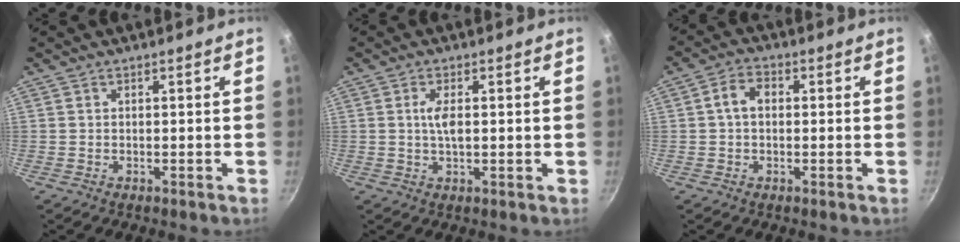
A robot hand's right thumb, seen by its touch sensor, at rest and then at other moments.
{"total": 3.7, "force": [0.4, 1.4, 3.3], "torque": [-0.061, 0.002, 0.006]}
{"total": 4.6, "force": [0.3, 3.3, 3.2], "torque": [-0.051, 0.013, -0.003]}